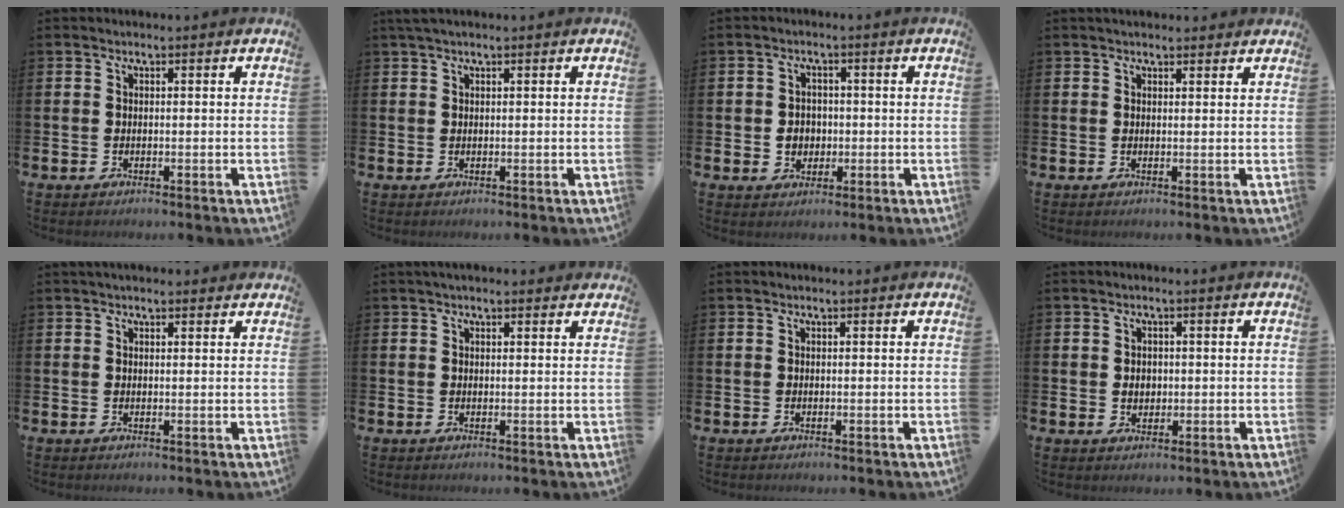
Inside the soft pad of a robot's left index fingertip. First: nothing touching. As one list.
[{"total": 1.2, "force": [1.0, 0.1, 0.7], "torque": [-0.011, 0.002, 0.017]}, {"total": 2.9, "force": [-0.3, 2.6, 1.1], "torque": [-0.012, 0.001, -0.013]}, {"total": 1.5, "force": [1.4, 0.5, 0.1], "torque": [0.009, -0.003, 0.023]}, {"total": 1.4, "force": [1.3, 0.4, 0.4], "torque": [0.006, -0.001, 0.020]}, {"total": 1.5, "force": [1.3, 0.4, 0.6], "torque": [-0.006, 0.002, 0.023]}, {"total": 0.0}, {"total": 1.7, "force": [0.3, 1.4, 0.8], "torque": [0.002, 0.003, 0.000]}]